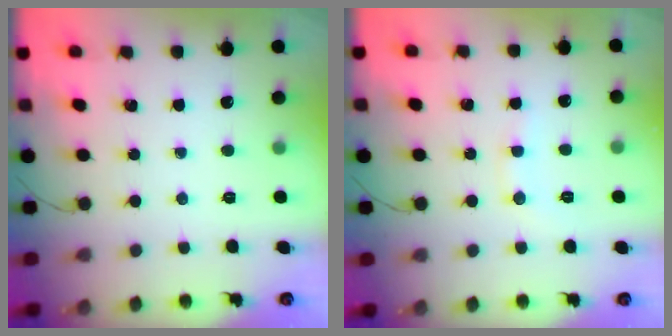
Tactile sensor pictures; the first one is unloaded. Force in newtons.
{"total": 5.9, "press": 5.7, "slide": 1.6}